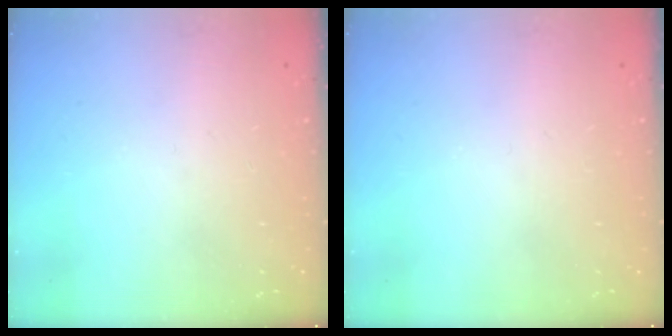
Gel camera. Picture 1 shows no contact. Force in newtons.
{"total": 0.0}